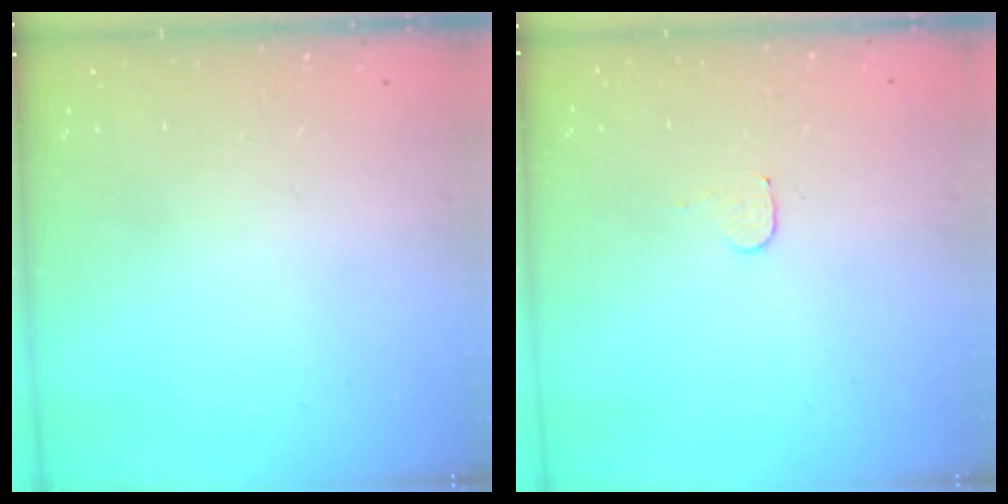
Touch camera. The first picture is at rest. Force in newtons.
{"total": 3.7, "press": 3.7, "slide": 0.3}